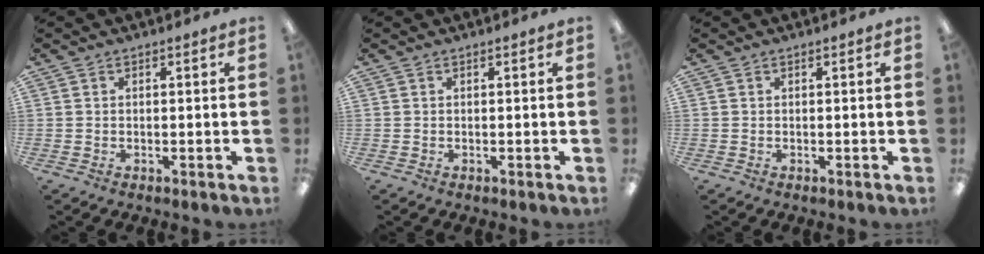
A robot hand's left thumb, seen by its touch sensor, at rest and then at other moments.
{"total": 0.0}
{"total": 0.0}